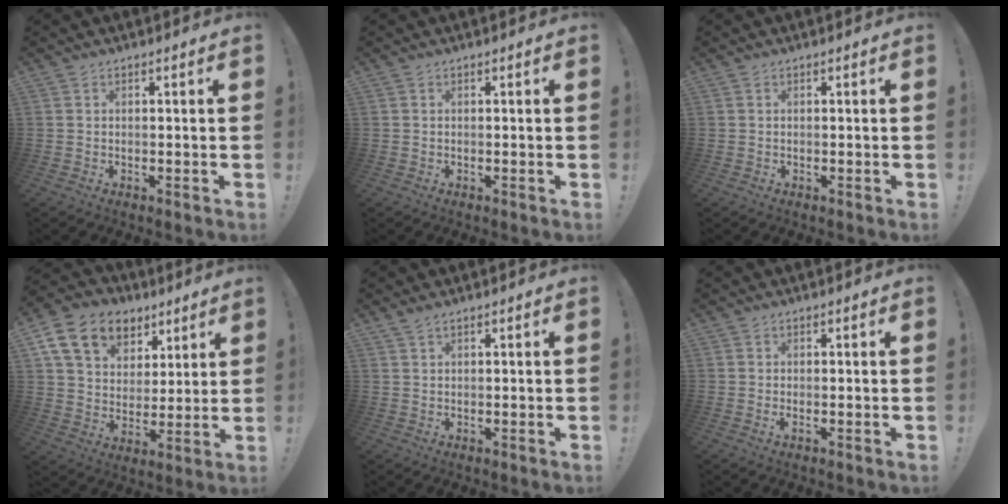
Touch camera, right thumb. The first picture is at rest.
{"total": 0.0}
{"total": 0.0}
{"total": 16.8, "force": [8.8, 11.9, 7.9], "torque": [-0.120, -0.041, 0.170]}
{"total": 1.4, "force": [1.1, 0.3, 0.7], "torque": [-0.016, 0.000, 0.022]}
{"total": 0.8, "force": [0.1, -0.1, 0.8], "torque": [-0.008, -0.004, 0.000]}